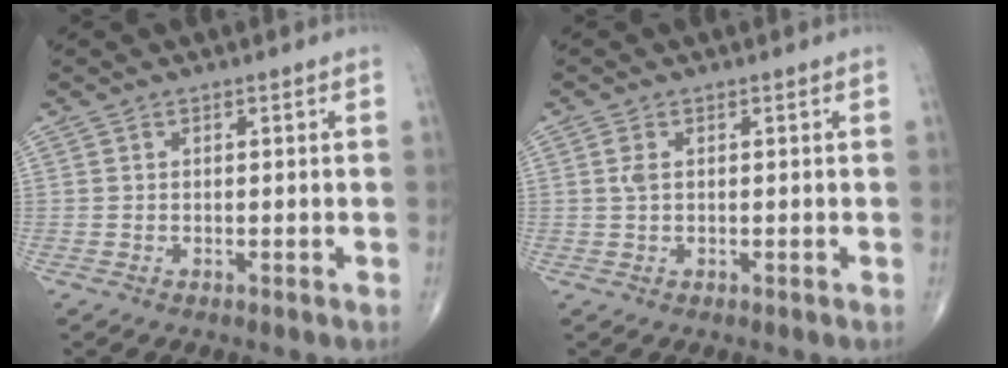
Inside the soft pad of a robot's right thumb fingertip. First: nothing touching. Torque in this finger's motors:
{"motor_torque": [0.23, 0.53, 0.69, 0.18, -0.04]}